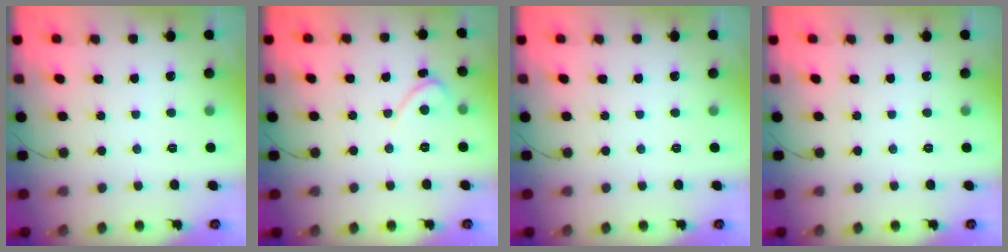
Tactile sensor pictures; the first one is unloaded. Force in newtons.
{"total": 2.2, "press": 2.2, "slide": 0.2}
{"total": 0.0}
{"total": 0.0}